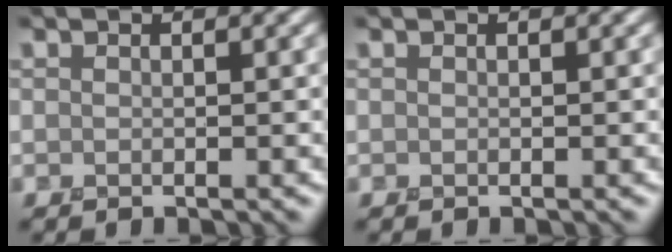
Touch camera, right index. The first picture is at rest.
{"total": 0.0}